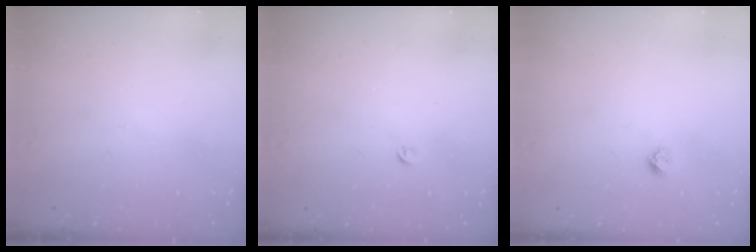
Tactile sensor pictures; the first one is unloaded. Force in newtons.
{"total": 3.4, "press": 3.4, "slide": 0.5}
{"total": 4.5, "press": 4.4, "slide": 0.5}